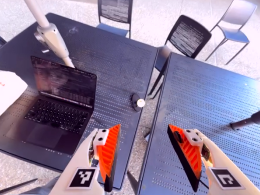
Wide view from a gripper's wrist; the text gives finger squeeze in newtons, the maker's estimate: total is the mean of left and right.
{"total": 0.0}